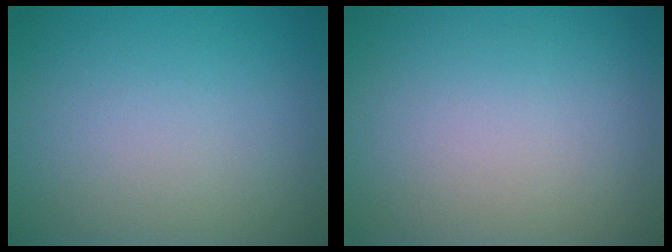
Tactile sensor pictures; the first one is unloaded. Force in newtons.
{"total": 0.0}